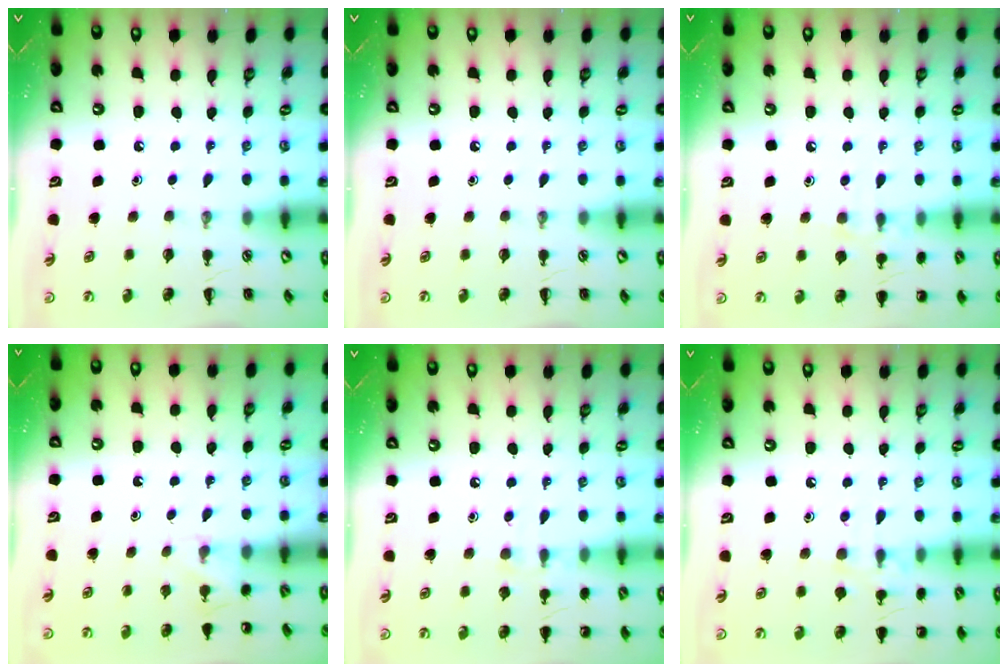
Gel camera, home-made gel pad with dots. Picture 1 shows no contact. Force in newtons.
{"total": 0.0}
{"total": 8.2, "press": 7.9, "slide": 2.1}
{"total": 4.0, "press": 3.7, "slide": 1.3}
{"total": 6.7, "press": 6.5, "slide": 1.7}
{"total": 8.6, "press": 8.3, "slide": 2.1}